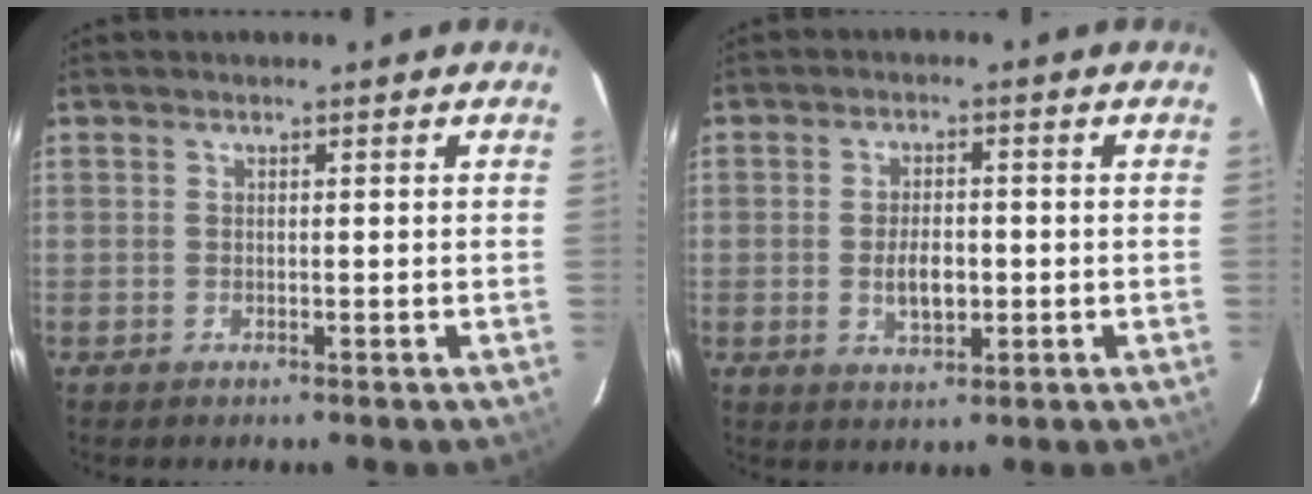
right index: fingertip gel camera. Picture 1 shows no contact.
{"total": 5.3, "force": [-0.9, 2.7, 4.5], "torque": [-0.087, -0.001, -0.011]}